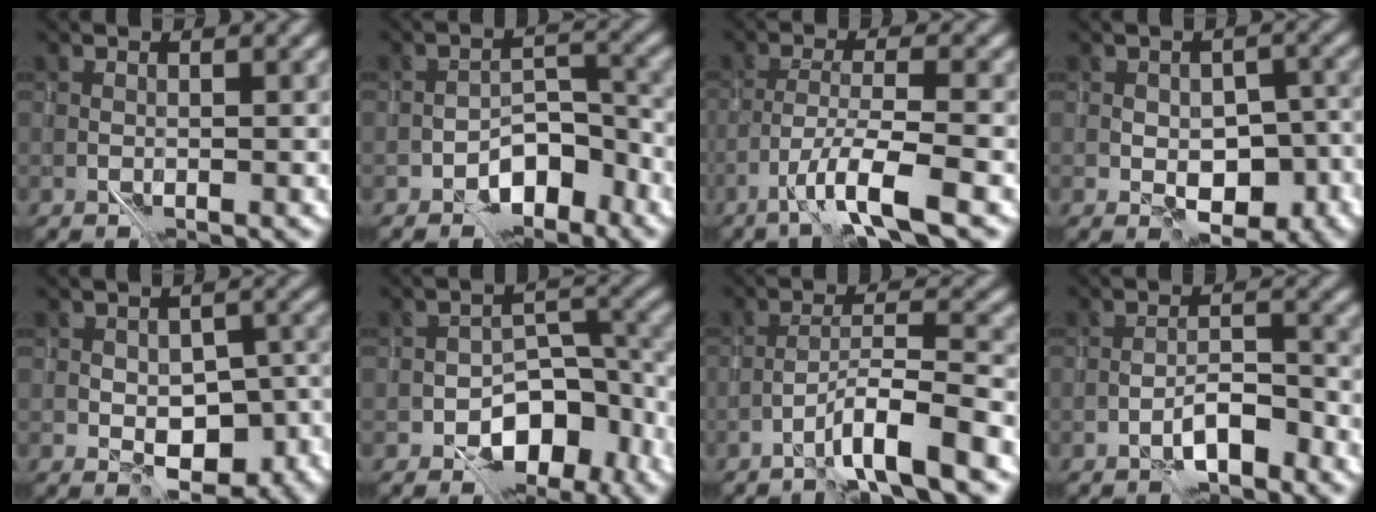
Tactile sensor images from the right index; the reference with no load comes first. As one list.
[{"total": 4.9, "force": [-3.5, 2.3, 2.7], "torque": [-0.021, 0.013, -0.059]}, {"total": 4.4, "force": [-2.7, -0.2, 3.5], "torque": [-0.056, 0.008, -0.059]}, {"total": 6.2, "force": [-1.8, 3.6, 4.7], "torque": [-0.054, -0.007, -0.018]}, {"total": 7.7, "force": [-2.4, 4.6, 5.7], "torque": [-0.068, -0.007, -0.019]}, {"total": 7.9, "force": [-4.4, 4.6, 4.7], "torque": [-0.035, 0.014, -0.072]}, {"total": 4.9, "force": [-3.2, -0.2, 3.7], "torque": [-0.053, 0.020, -0.062]}, {"total": 2.9, "force": [-2.1, 0.8, 1.9], "torque": [-0.023, 0.011, -0.038]}]